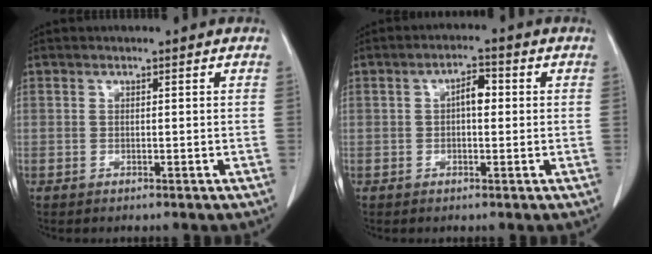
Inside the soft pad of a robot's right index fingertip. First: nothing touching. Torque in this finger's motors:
{"motor_torque": [0.41, -0.09, 0.16, 0.07]}